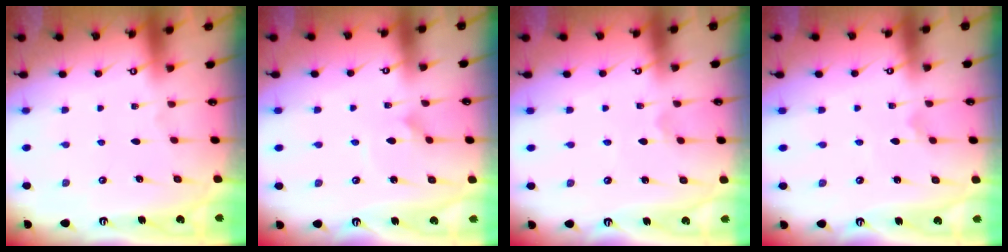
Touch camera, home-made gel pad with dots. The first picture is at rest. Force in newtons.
{"total": 1.5, "press": 1.5, "slide": 0.0}
{"total": 1.4, "press": 1.4, "slide": 0.1}
{"total": 1.8, "press": 1.7, "slide": 0.1}